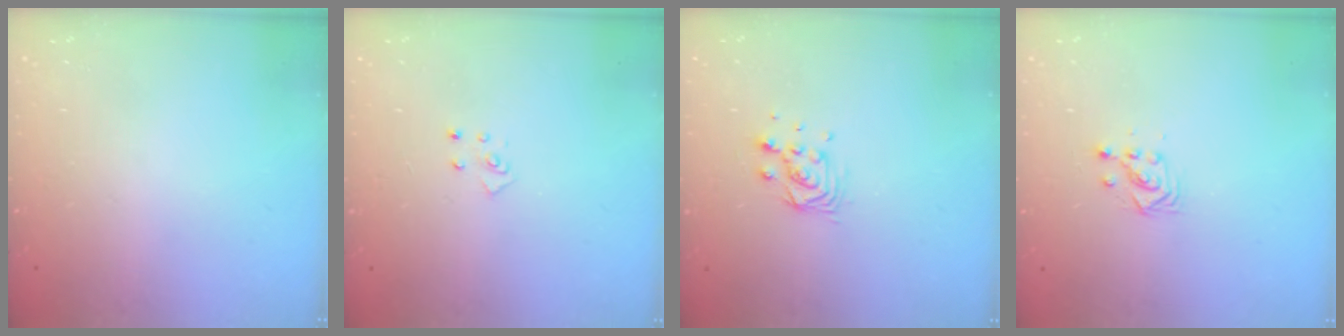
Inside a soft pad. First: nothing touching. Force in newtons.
{"total": 4.2, "press": 4.2, "slide": 0.3}
{"total": 7.0, "press": 7.0, "slide": 0.5}
{"total": 3.0, "press": 3.0, "slide": 0.2}